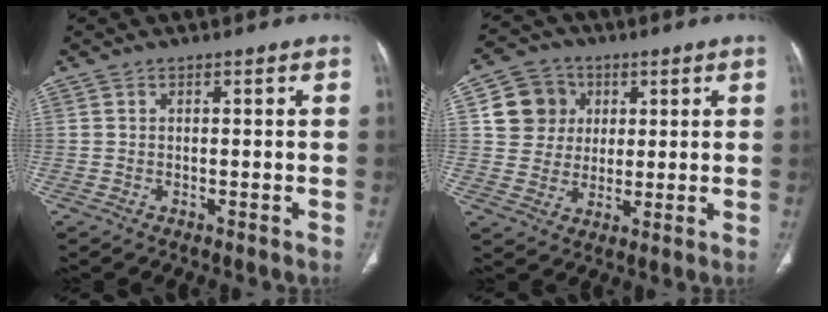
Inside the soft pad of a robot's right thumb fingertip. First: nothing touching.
{"total": 9.4, "force": [2.6, 8.7, 2.6], "torque": [-0.017, 0.001, 0.044]}